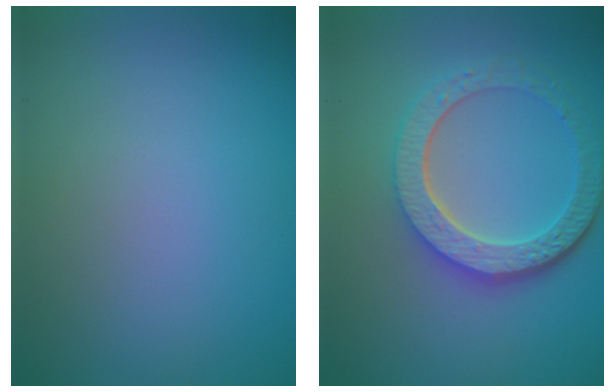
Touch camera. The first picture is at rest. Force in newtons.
{"total": 6.3, "press": 4.6, "slide": 4.2}